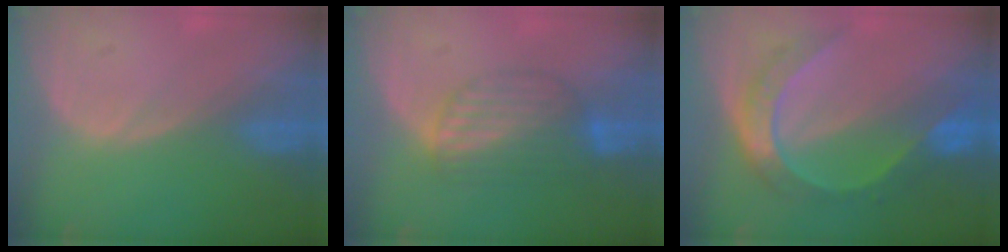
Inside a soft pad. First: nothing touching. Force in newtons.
{"total": 6.4, "press": 6.3, "slide": 1.2}
{"total": 8.3, "press": 8.2, "slide": 0.8}